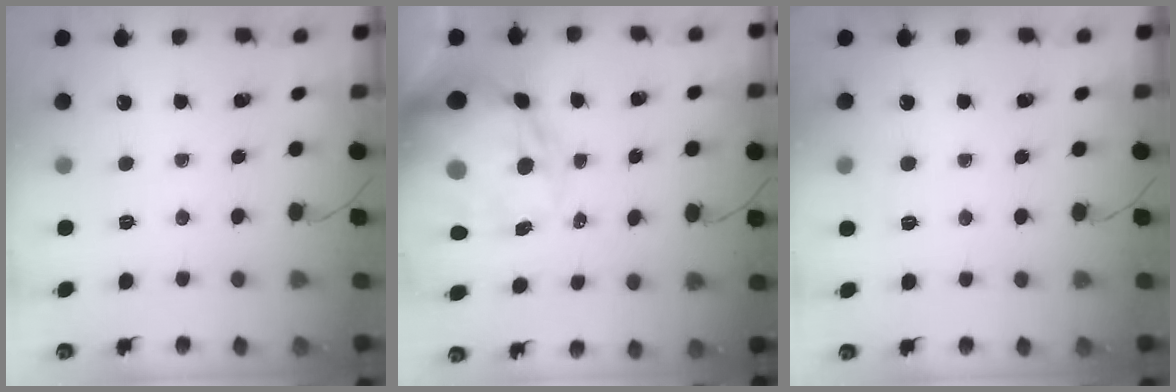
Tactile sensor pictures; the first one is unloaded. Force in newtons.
{"total": 23.1, "press": 22.6, "slide": 4.8}
{"total": 6.5, "press": 6.3, "slide": 1.5}